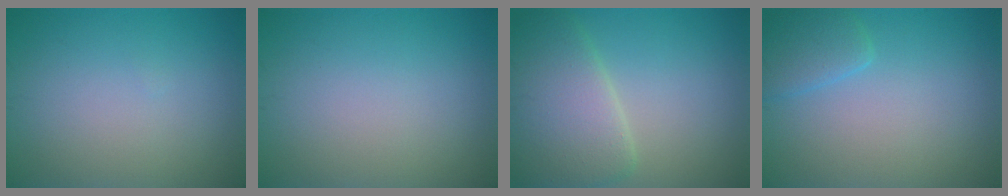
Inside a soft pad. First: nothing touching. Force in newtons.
{"total": 0.0}
{"total": 6.5, "press": 6.5, "slide": 0.2}
{"total": 2.3, "press": 2.3, "slide": 0.1}